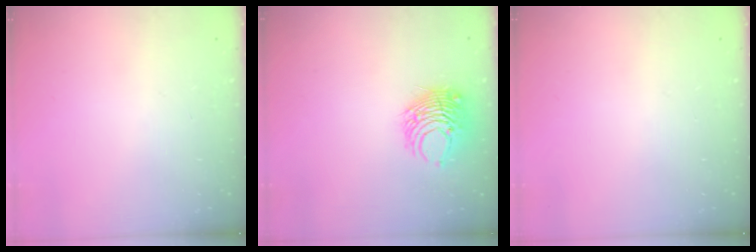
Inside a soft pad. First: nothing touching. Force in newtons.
{"total": 9.5, "press": 9.4, "slide": 1.1}
{"total": 0.0}